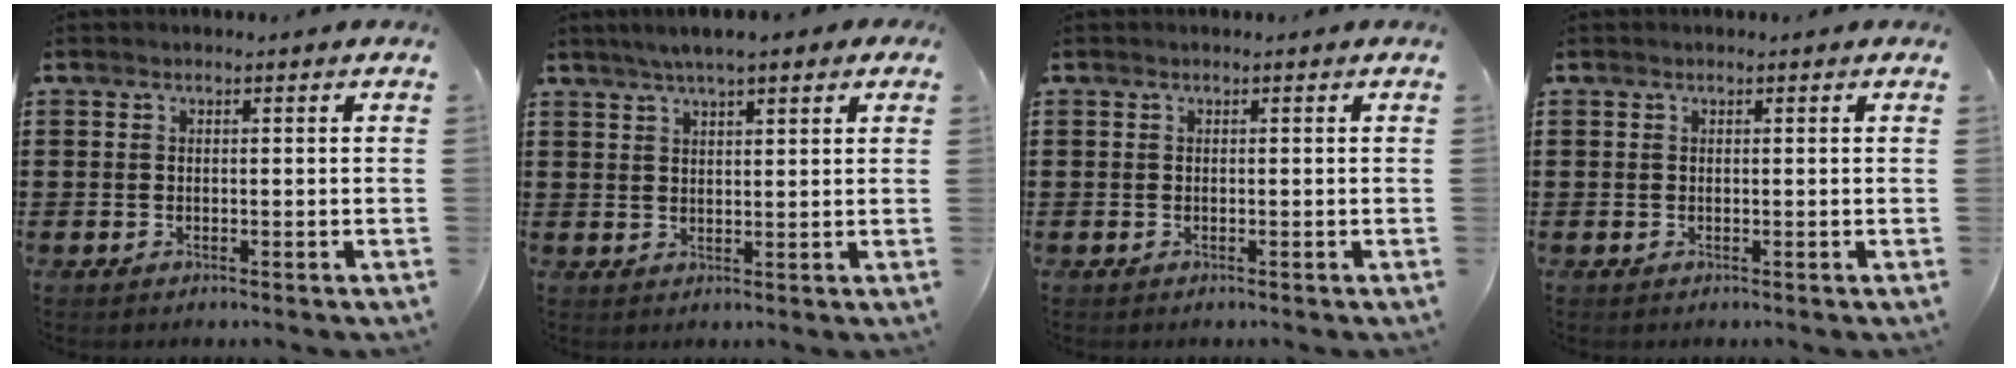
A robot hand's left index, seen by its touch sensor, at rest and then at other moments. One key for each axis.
{"total": 4.2, "fx": 3.1, "fy": 0.6, "fz": 2.7, "tx": -0.058, "ty": 0.003, "tz": 0.055}
{"total": 0.0}
{"total": 0.0}